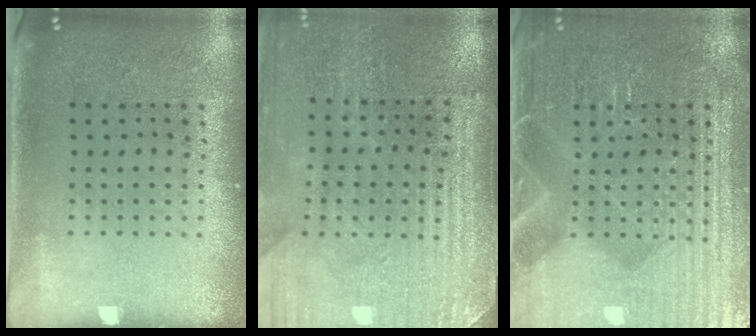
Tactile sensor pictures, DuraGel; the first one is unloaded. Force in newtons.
{"total": 3.4, "press": 3.3, "slide": 0.6}
{"total": 4.5, "press": 4.4, "slide": 0.9}